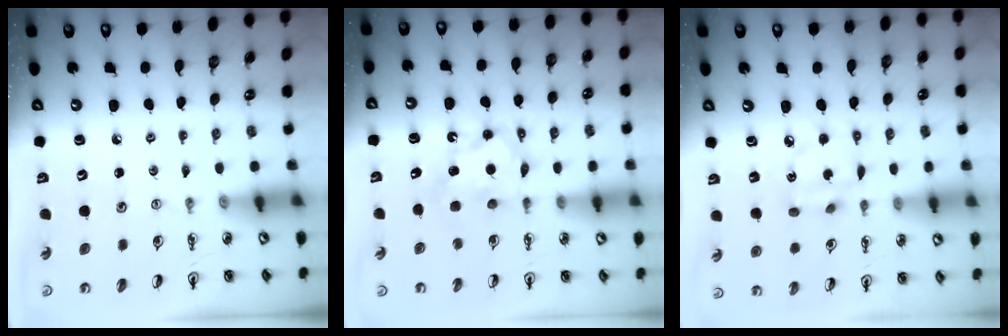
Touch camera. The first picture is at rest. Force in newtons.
{"total": 6.9, "press": 6.9, "slide": 0.6}
{"total": 8.5, "press": 8.5, "slide": 0.3}